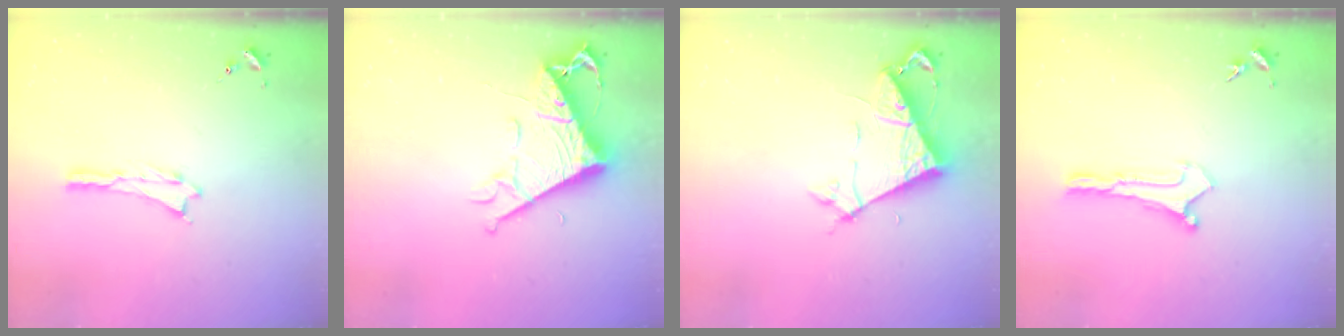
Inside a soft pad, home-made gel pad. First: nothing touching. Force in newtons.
{"total": 9.6, "press": 9.6, "slide": 0.9}
{"total": 6.6, "press": 6.5, "slide": 0.7}
{"total": 0.0}